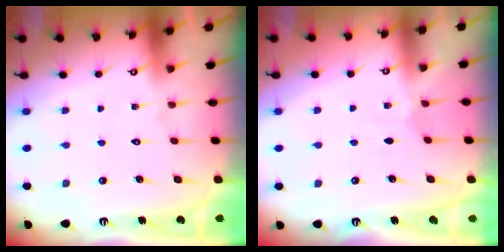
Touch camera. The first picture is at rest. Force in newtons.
{"total": 1.7, "press": 1.7, "slide": 0.4}